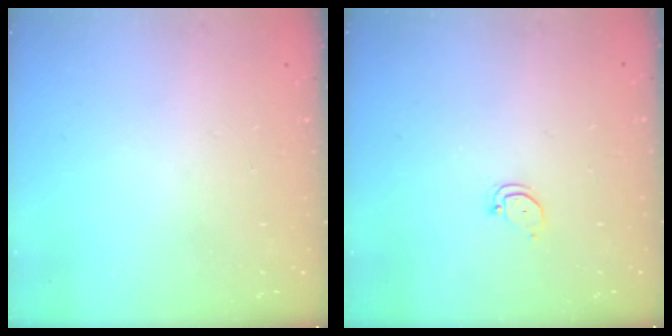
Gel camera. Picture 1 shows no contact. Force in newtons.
{"total": 2.4, "press": 2.4, "slide": 0.2}